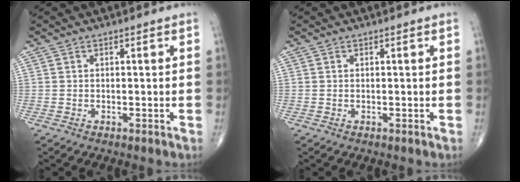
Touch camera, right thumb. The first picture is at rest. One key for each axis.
{"total": 0.0}